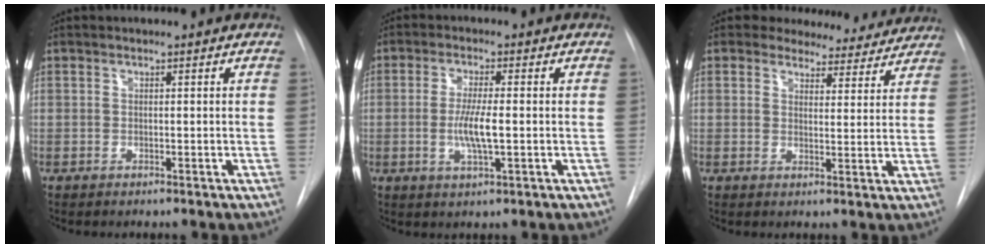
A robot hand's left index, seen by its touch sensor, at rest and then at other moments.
{"total": 5.5, "force": [-0.7, 0.7, 5.4], "torque": [-0.109, -0.009, -0.013]}
{"total": 11.9, "force": [10.9, 4.5, 1.4], "torque": [0.011, -0.015, 0.111]}